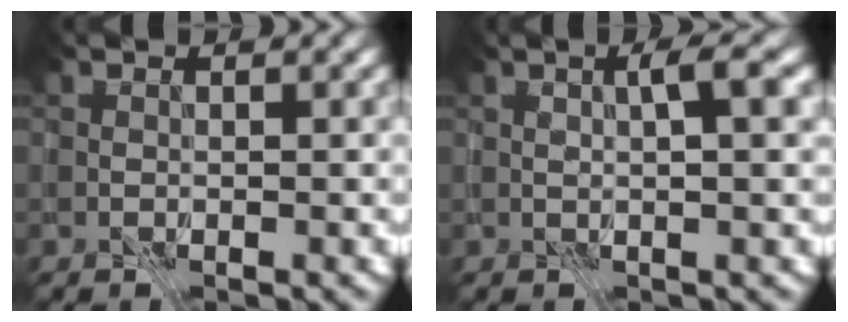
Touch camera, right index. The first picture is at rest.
{"total": 2.1, "force": [0.7, -0.1, 2.0], "torque": [-0.033, 0.005, 0.010]}